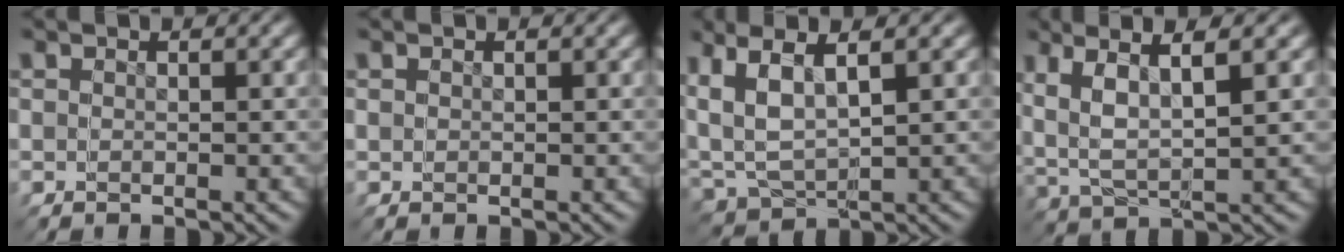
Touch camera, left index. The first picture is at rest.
{"total": 0.9, "force": [0.3, 0.8, 0.1], "torque": [0.002, -0.004, 0.006]}
{"total": 9.3, "force": [2.4, 7.1, 5.6], "torque": [-0.132, -0.007, 0.048]}
{"total": 5.5, "force": [3.0, 2.5, 3.9], "torque": [-0.086, 0.021, 0.047]}